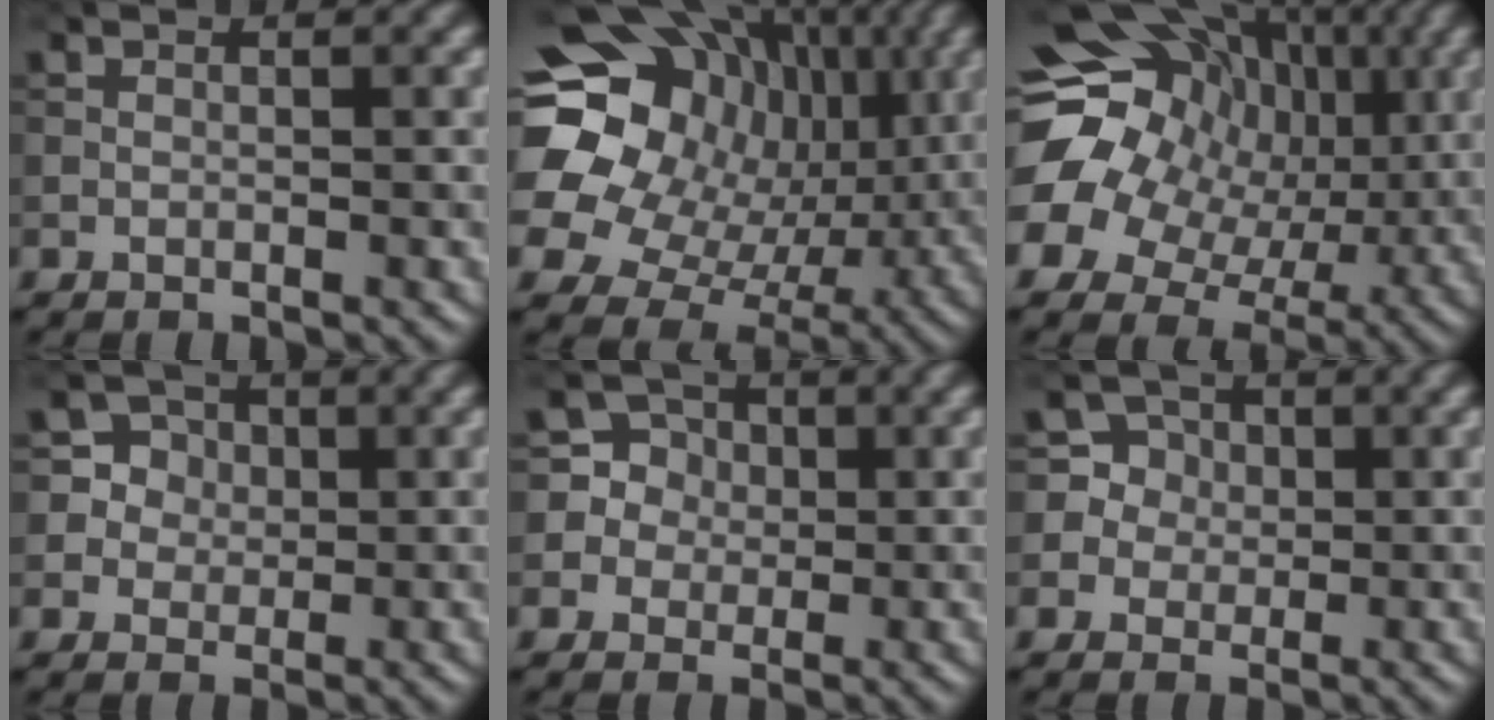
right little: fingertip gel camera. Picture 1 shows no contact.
{"total": 19.7, "force": [4.7, 16.3, 9.9], "torque": [-0.224, 0.038, 0.083]}
{"total": 18.8, "force": [2.4, 16.5, 8.9], "torque": [-0.202, 0.036, 0.021]}
{"total": 3.6, "force": [0.9, 3.4, 0.7], "torque": [-0.005, 0.003, 0.023]}
{"total": 4.2, "force": [0.2, 4.2, 0.5], "torque": [-0.003, 0.019, 0.007]}
{"total": 4.1, "force": [0.6, 4.0, 0.5], "torque": [-0.006, 0.017, 0.015]}